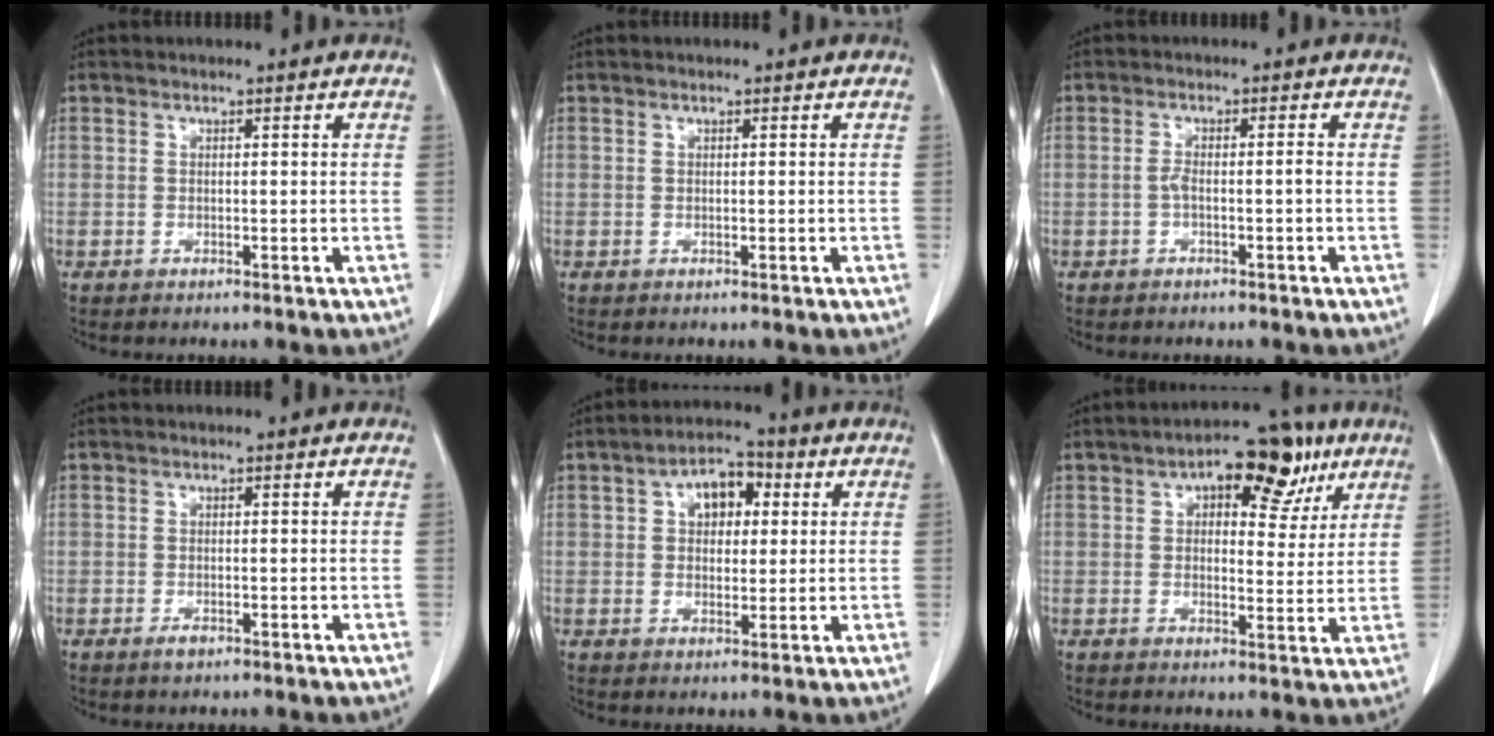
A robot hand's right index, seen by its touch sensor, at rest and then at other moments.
{"total": 0.0}
{"total": 2.6, "force": [-0.8, 0.7, 2.4], "torque": [-0.049, 0.007, -0.011]}
{"total": 1.8, "force": [-0.9, 1.0, 1.2], "torque": [-0.019, 0.002, -0.009]}
{"total": 7.8, "force": [2.2, 4.7, 5.8], "torque": [-0.103, 0.028, 0.037]}
{"total": 12.1, "force": [5.9, 5.7, 8.9], "torque": [-0.117, 0.029, 0.084]}